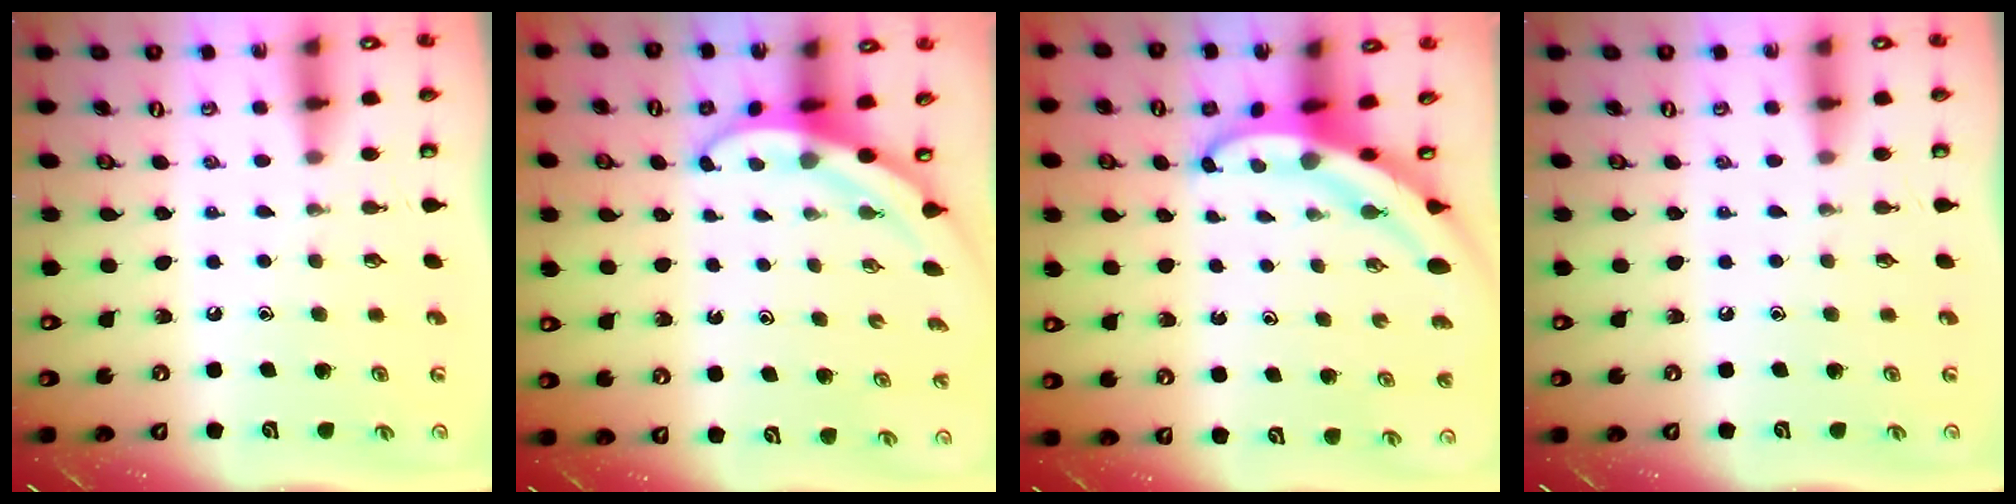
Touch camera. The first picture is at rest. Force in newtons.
{"total": 3.3, "press": 3.3, "slide": 0.1}
{"total": 5.4, "press": 5.4, "slide": 0.5}
{"total": 0.0}